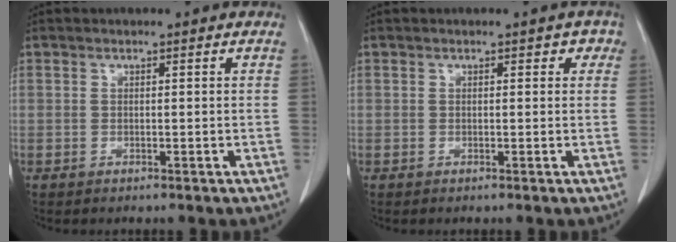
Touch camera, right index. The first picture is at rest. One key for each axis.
{"total": 1.3, "fx": 0.5, "fy": 1.0, "fz": 0.6, "tx": 0.004, "ty": 0.009, "tz": 0.001}